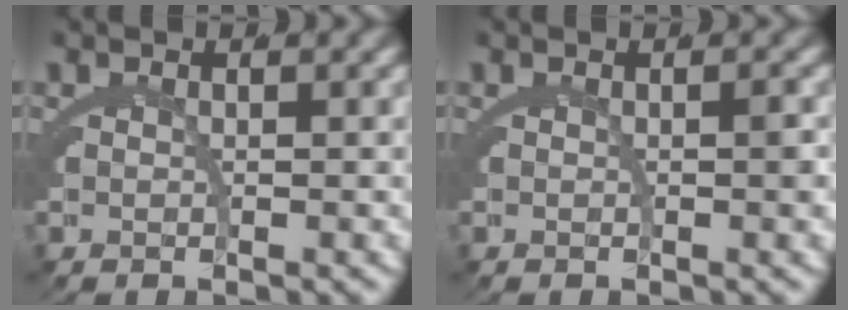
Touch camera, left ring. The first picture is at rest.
{"total": 0.6, "force": [-0.2, -0.1, 0.6], "torque": [-0.003, 0.001, -0.001]}